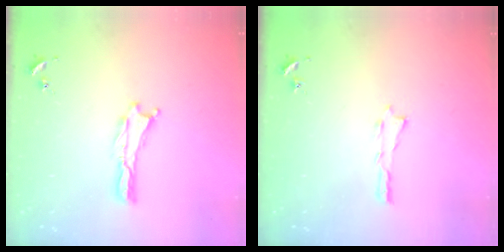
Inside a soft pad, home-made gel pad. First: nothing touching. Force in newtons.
{"total": 0.0}